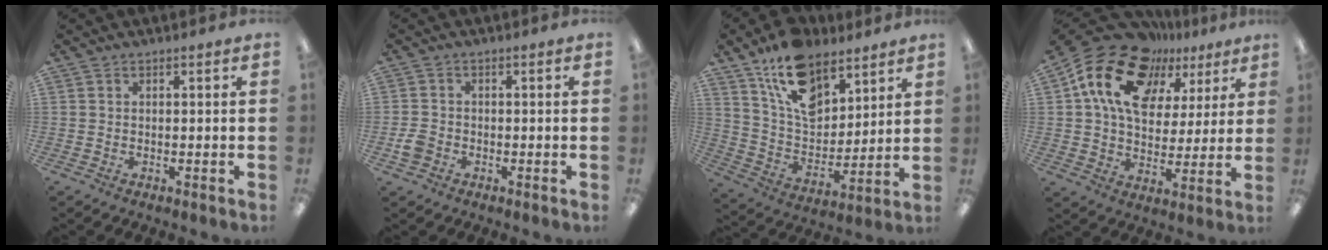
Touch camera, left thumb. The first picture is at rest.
{"total": 2.9, "force": [-1.1, 2.3, 1.3], "torque": [-0.019, 0.007, -0.020]}
{"total": 16.0, "force": [10.9, 8.7, 8.0], "torque": [-0.147, -0.051, 0.203]}
{"total": 18.2, "force": [10.1, 12.2, 8.9], "torque": [-0.166, -0.045, 0.186]}